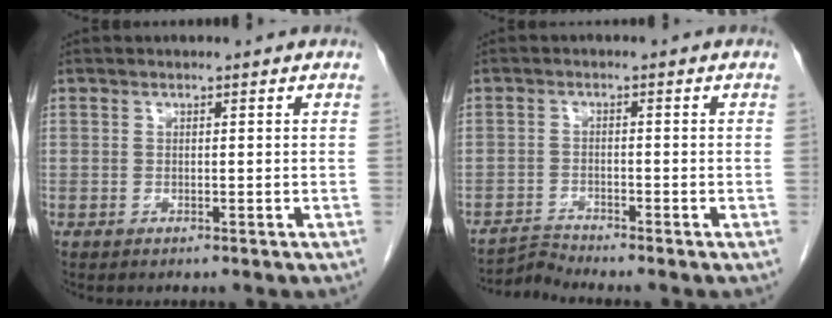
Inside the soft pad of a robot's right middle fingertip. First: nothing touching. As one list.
[{"total": 2.9, "force": [-2.5, -1.1, -0.9], "torque": [0.019, -0.012, -0.046]}]